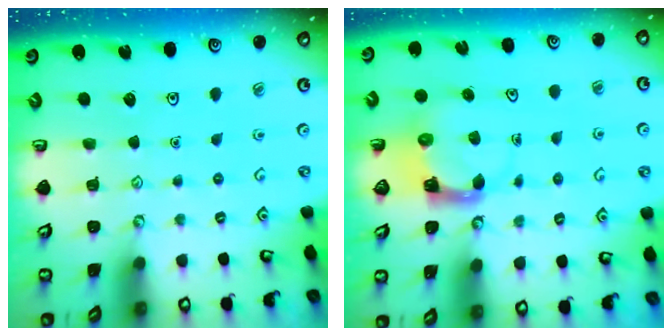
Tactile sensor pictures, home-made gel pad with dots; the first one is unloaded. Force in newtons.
{"total": 4.0, "press": 3.9, "slide": 0.7}